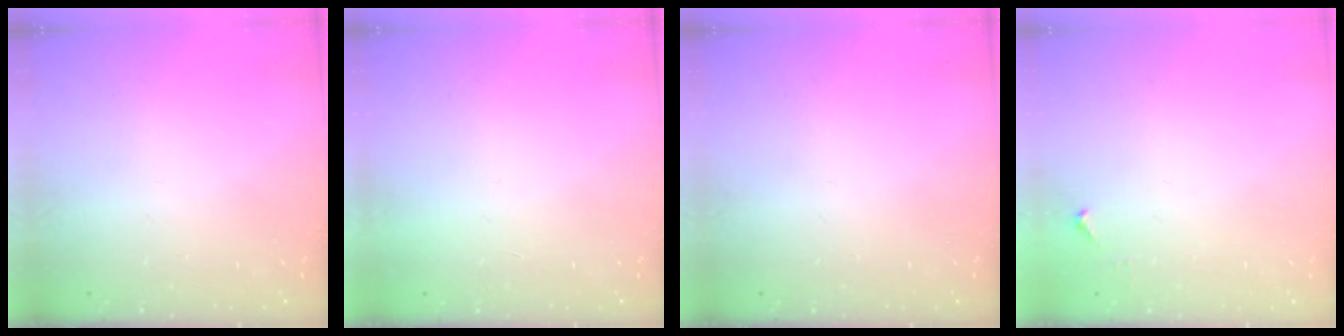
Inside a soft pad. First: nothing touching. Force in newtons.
{"total": 1.5, "press": 1.5, "slide": 0.1}
{"total": 0.0}
{"total": 3.4, "press": 3.4, "slide": 0.4}